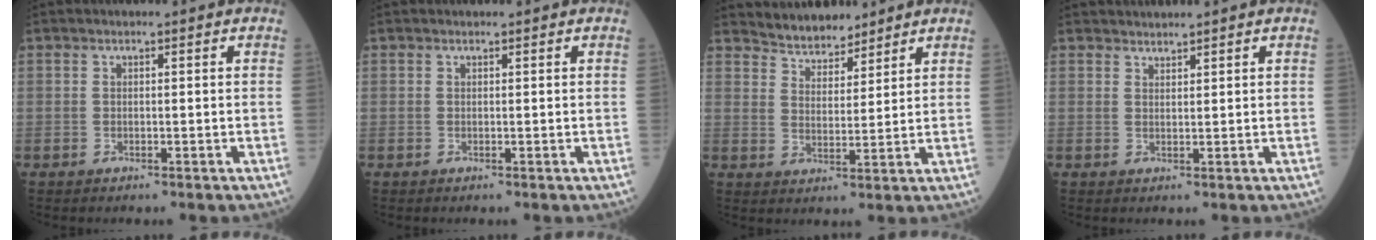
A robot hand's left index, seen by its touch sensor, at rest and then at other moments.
{"total": 0.0}
{"total": 6.0, "force": [5.6, 1.8, 1.0], "torque": [-0.025, 0.015, 0.106]}
{"total": 1.9, "force": [1.9, -0.1, 0.1], "torque": [0.001, 0.015, 0.040]}